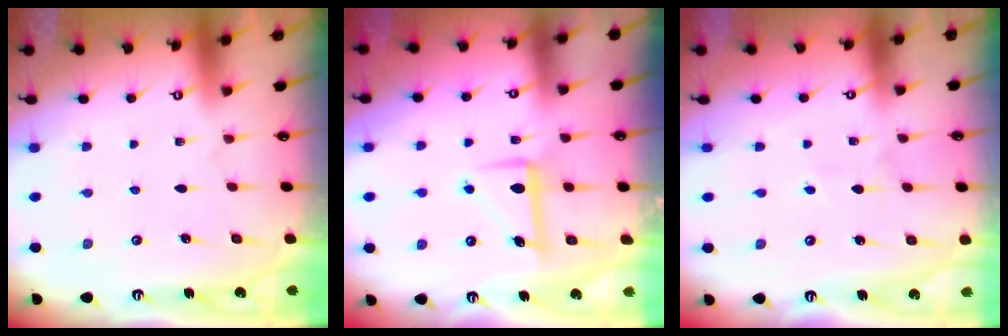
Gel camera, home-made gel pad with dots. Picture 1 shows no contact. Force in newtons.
{"total": 6.7, "press": 6.7, "slide": 0.3}
{"total": 2.1, "press": 2.1, "slide": 0.2}